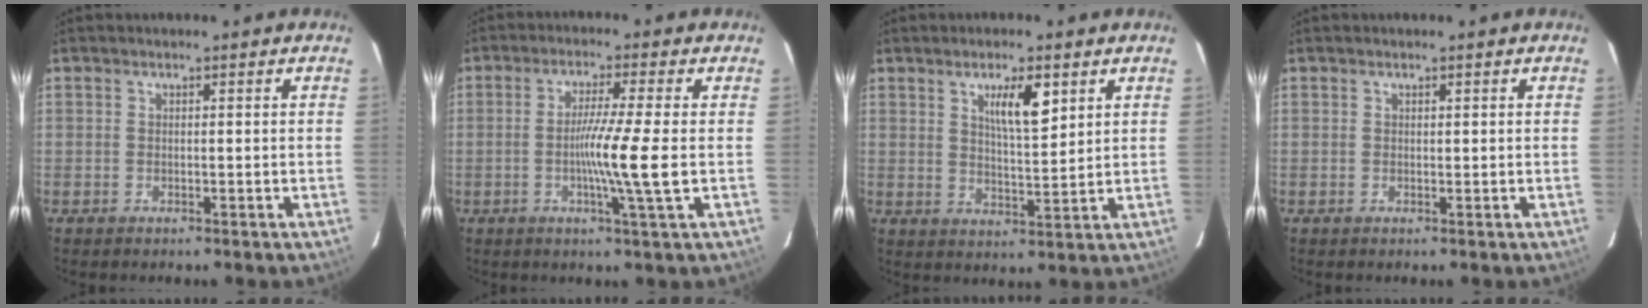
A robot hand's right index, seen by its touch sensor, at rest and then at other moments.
{"total": 7.6, "force": [-1.0, -1.6, 7.4], "torque": [-0.135, -0.017, -0.021]}
{"total": 6.4, "force": [3.1, 1.2, 5.4], "torque": [-0.093, -0.002, 0.055]}
{"total": 0.0}